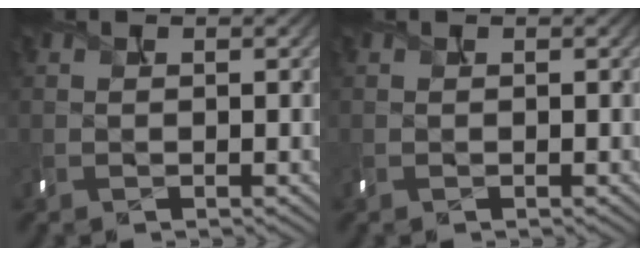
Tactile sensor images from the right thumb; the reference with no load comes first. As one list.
[{"total": 0.0}]